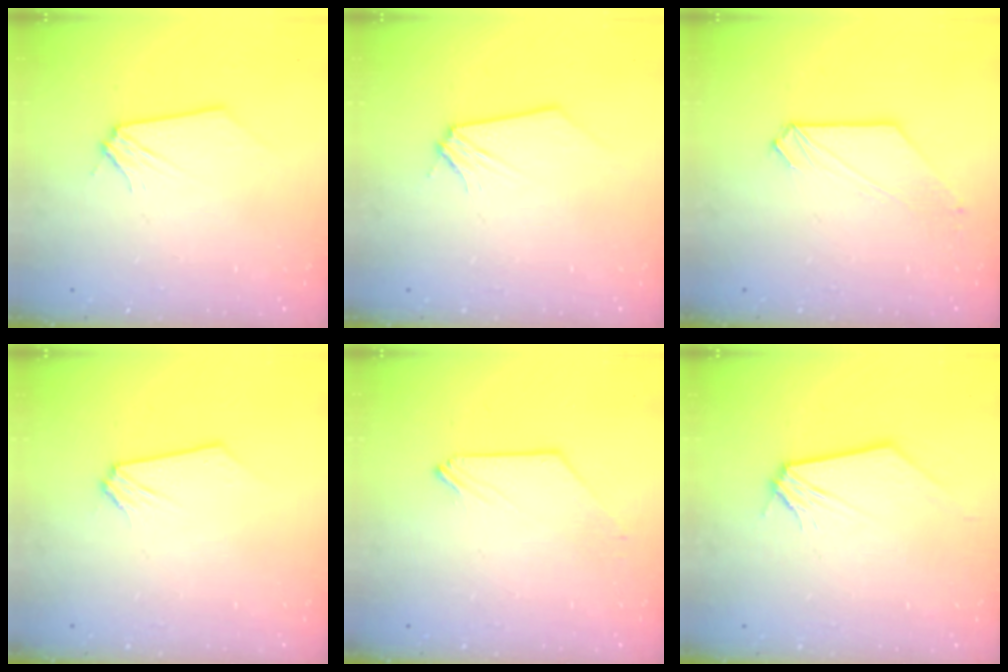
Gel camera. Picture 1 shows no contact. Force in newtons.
{"total": 0.0}
{"total": 1.8, "press": 1.8, "slide": 0.1}
{"total": 0.0}
{"total": 0.0}
{"total": 0.0}